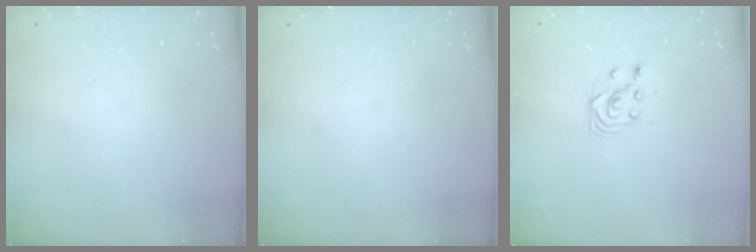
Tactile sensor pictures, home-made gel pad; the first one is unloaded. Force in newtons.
{"total": 0.0}
{"total": 3.7, "press": 3.4, "slide": 1.6}